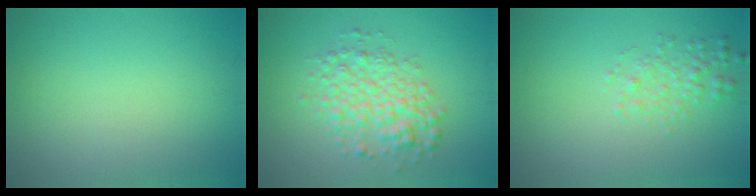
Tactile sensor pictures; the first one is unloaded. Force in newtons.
{"total": 4.3, "press": 4.3, "slide": 0.1}
{"total": 1.8, "press": 1.8, "slide": 0.0}